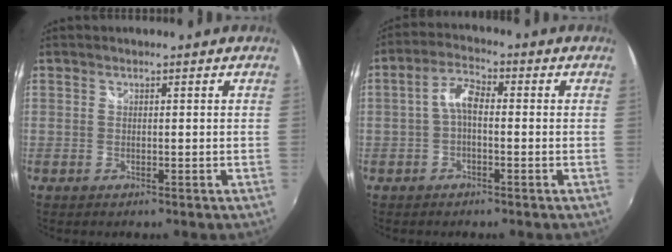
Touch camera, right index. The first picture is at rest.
{"total": 4.4, "force": [-0.8, 2.1, 3.8], "torque": [-0.079, 0.017, -0.017]}